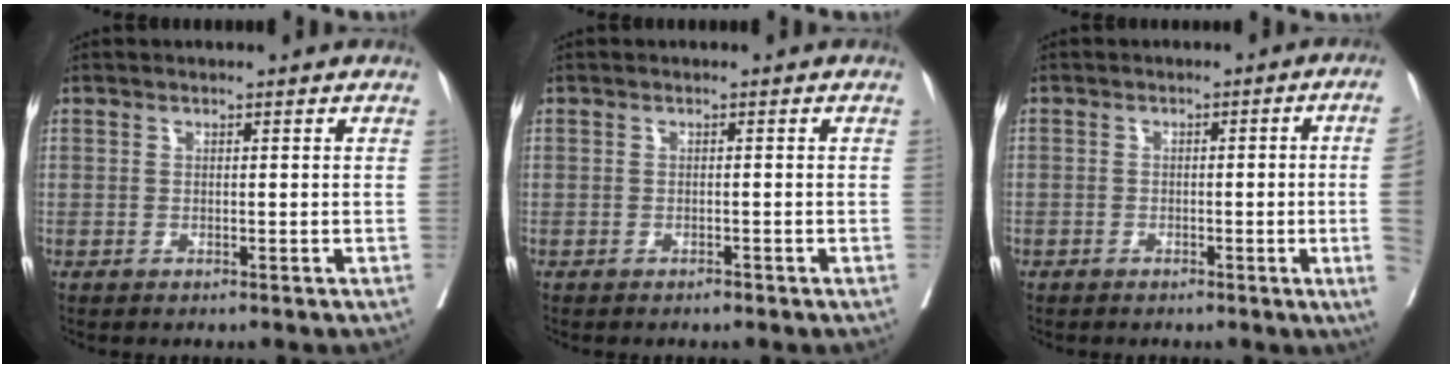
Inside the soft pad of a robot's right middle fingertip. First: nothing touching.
{"total": 0.5, "force": [-0.4, 0.0, 0.3], "torque": [-0.010, -0.003, -0.006]}
{"total": 6.1, "force": [-1.2, -1.3, 5.9], "torque": [-0.065, -0.006, -0.018]}